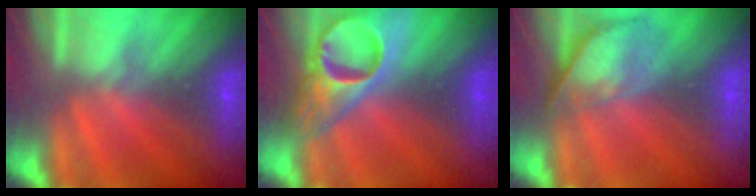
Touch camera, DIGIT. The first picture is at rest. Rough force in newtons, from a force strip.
{"total": 8.1}
{"total": 3.8}